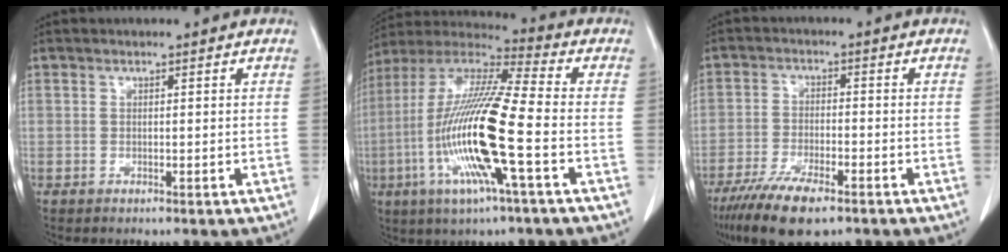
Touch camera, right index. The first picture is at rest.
{"total": 18.4, "force": [-4.8, 0.8, 17.8], "torque": [-0.367, -0.013, -0.100]}
{"total": 9.2, "force": [-5.8, 2.1, 6.9], "torque": [-0.128, -0.019, -0.100]}